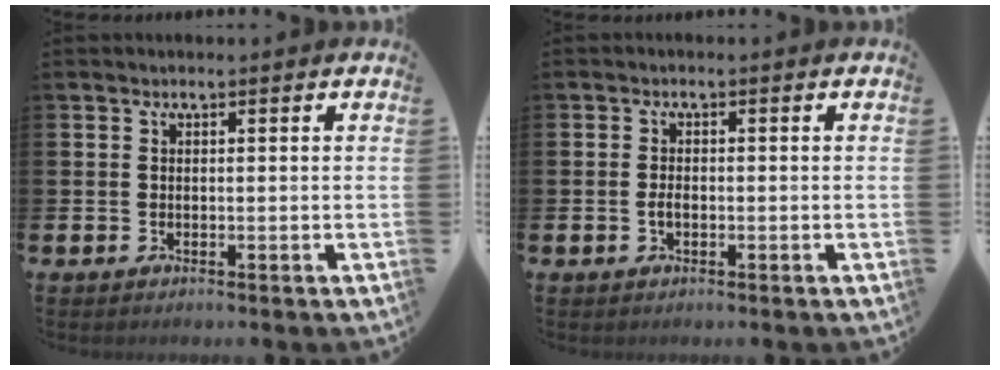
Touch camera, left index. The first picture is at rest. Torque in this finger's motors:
{"motor_torque": [0.02, 0.01, 0.04, 0.01]}